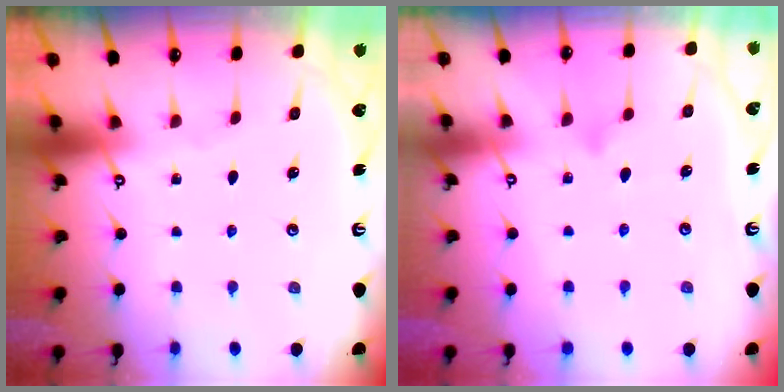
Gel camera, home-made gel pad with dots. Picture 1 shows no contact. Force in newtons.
{"total": 8.0, "press": 8.0, "slide": 0.4}